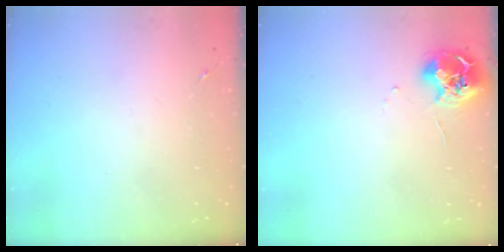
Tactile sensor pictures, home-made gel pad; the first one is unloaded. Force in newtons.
{"total": 9.6, "press": 9.5, "slide": 0.6}